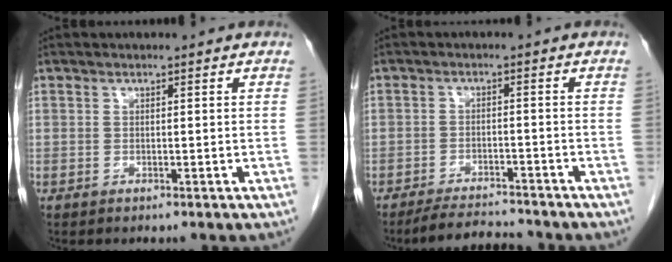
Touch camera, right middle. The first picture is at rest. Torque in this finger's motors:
{"motor_torque": [0.47, -0.23, 0.04, 0.02]}